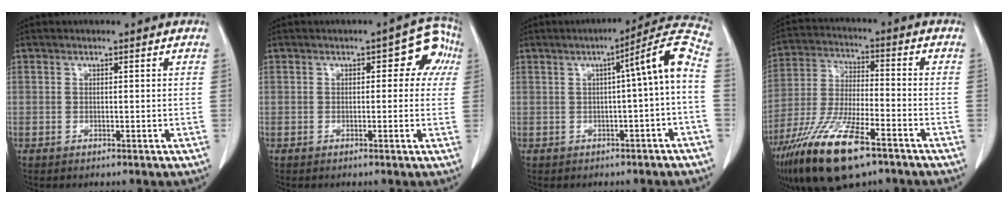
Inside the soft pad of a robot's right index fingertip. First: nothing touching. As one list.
[{"total": 6.0, "force": [1.1, 3.2, 4.9], "torque": [-0.038, 0.032, 0.007]}, {"total": 8.3, "force": [-0.5, -0.3, 8.3], "torque": [-0.107, 0.025, -0.011]}, {"total": 16.2, "force": [-10.2, 3.7, 12.0], "torque": [-0.255, -0.032, -0.186]}]